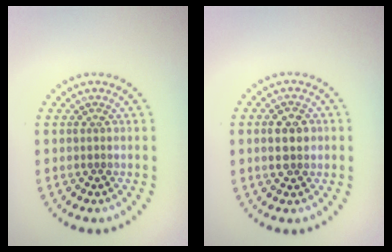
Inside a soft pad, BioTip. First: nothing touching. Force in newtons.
{"total": 2.7, "press": 2.7, "slide": 0.1}